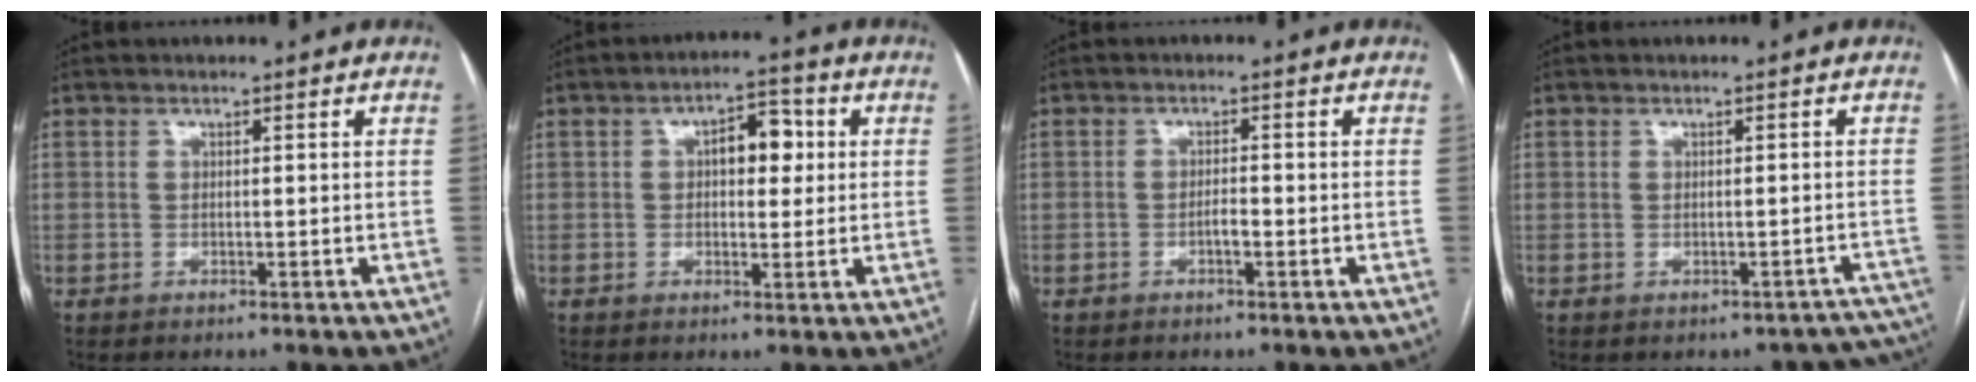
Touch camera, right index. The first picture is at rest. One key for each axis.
{"total": 5.7, "fx": 1.1, "fy": 2.9, "fz": 4.8, "tx": -0.070, "ty": 0.020, "tz": 0.015}
{"total": 1.5, "fx": -0.6, "fy": 0.4, "fz": 1.3, "tx": -0.021, "ty": 0.004, "tz": -0.009}
{"total": 6.2, "fx": -4.8, "fy": 3.9, "fz": 0.1, "tx": 0.027, "ty": 0.037, "tz": -0.045}